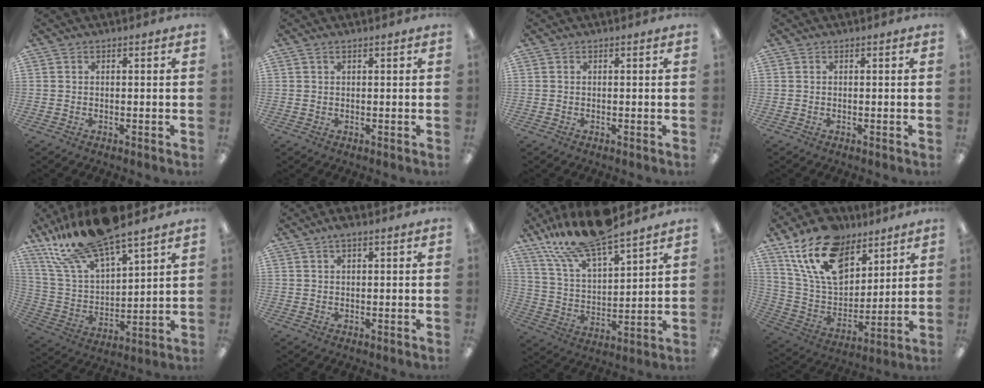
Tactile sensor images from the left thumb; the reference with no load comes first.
{"total": 1.1, "force": [0.7, 0.5, 0.7], "torque": [-0.015, 0.003, 0.012]}
{"total": 0.0}
{"total": 0.0}
{"total": 20.0, "force": [16.5, 5.7, 9.9], "torque": [-0.201, -0.094, 0.294]}
{"total": 2.3, "force": [1.6, 0.6, 1.6], "torque": [-0.035, 0.002, 0.028]}
{"total": 17.1, "force": [14.5, 4.4, 8.0], "torque": [-0.173, -0.079, 0.259]}
{"total": 19.2, "force": [11.9, 11.1, 10.2], "torque": [-0.202, -0.047, 0.222]}